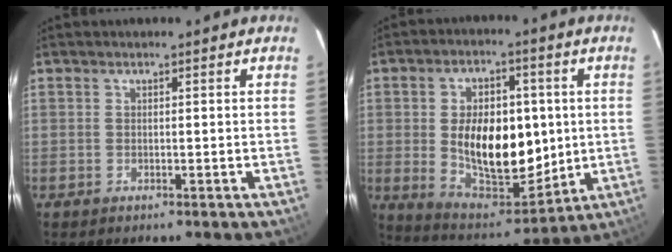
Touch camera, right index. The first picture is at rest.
{"total": 17.6, "force": [0.4, 10.1, 14.3], "torque": [-0.252, -0.002, 0.027]}